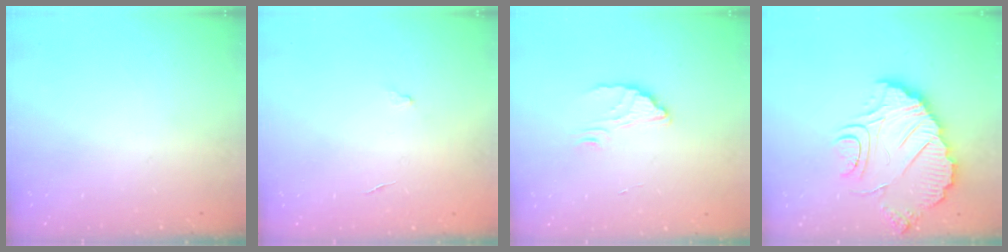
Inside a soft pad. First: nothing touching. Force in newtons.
{"total": 2.8, "press": 2.8, "slide": 0.2}
{"total": 2.7, "press": 2.7, "slide": 0.2}
{"total": 12.5, "press": 12.4, "slide": 0.9}